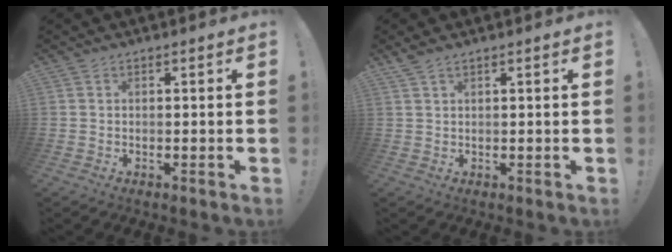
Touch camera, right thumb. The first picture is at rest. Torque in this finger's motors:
{"motor_torque": [-0.05, -0.05, 0.37, 0.11, 0.00]}